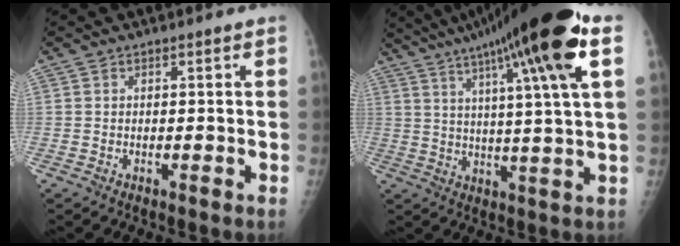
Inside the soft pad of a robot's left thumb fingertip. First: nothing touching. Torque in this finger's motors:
{"motor_torque": [1.54, -0.27, 1.89, -0.88, 0.37]}